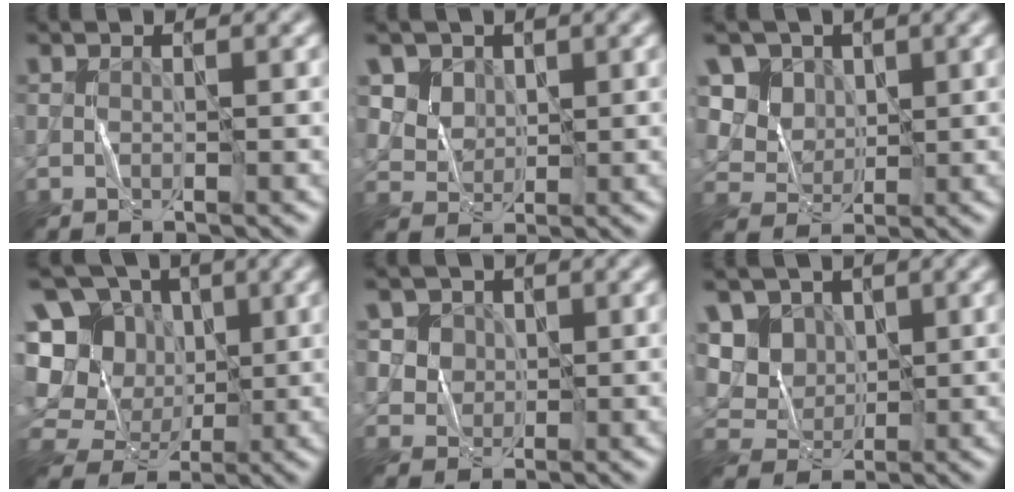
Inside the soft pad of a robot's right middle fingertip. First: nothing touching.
{"total": 5.0, "force": [2.7, 3.7, 1.9], "torque": [-0.057, -0.009, 0.063]}
{"total": 8.1, "force": [3.6, 6.5, 3.4], "torque": [-0.083, 0.015, 0.057]}
{"total": 12.8, "force": [-0.2, 11.5, 5.5], "torque": [-0.147, 0.027, -0.023]}
{"total": 5.0, "force": [2.3, 4.1, 1.7], "torque": [-0.034, 0.005, 0.039]}
{"total": 6.9, "force": [2.6, 5.7, 2.8], "torque": [-0.068, 0.012, 0.043]}